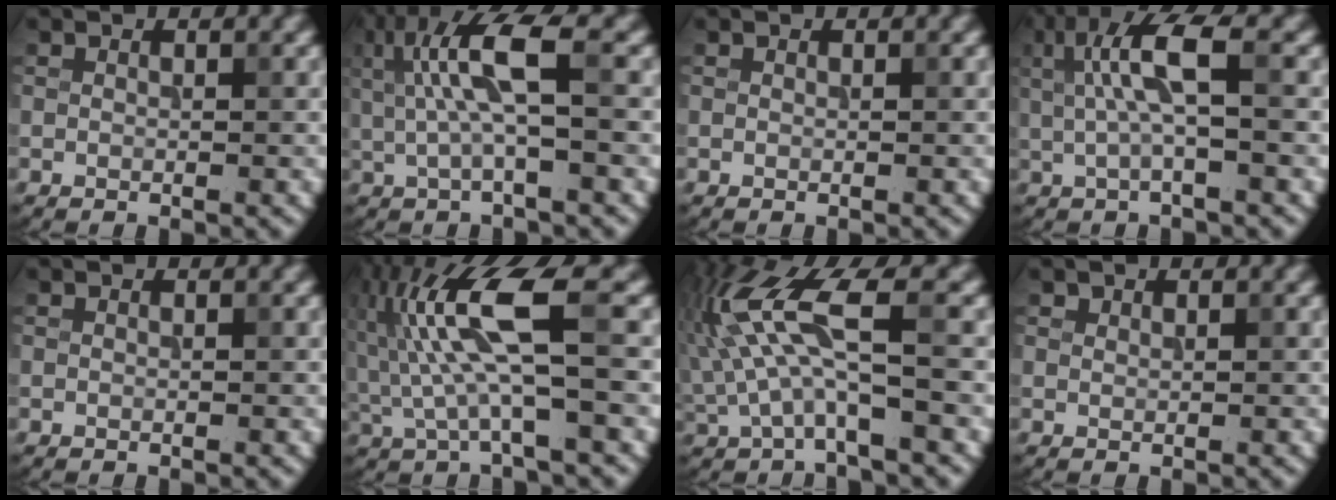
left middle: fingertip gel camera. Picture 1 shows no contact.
{"total": 5.9, "force": [1.2, 1.1, 5.6], "torque": [-0.116, 0.006, 0.025]}
{"total": 0.0}
{"total": 4.8, "force": [1.0, 1.0, 4.6], "torque": [-0.093, 0.007, 0.018]}
{"total": 0.0}
{"total": 8.3, "force": [0.8, 1.7, 8.1], "torque": [-0.173, 0.014, 0.015]}
{"total": 7.1, "force": [0.5, 1.9, 6.8], "torque": [-0.155, 0.015, 0.006]}
{"total": 0.6, "force": [0.5, 0.2, 0.0], "torque": [0.003, -0.002, 0.010]}